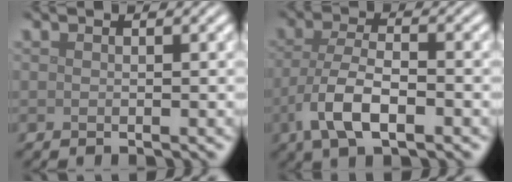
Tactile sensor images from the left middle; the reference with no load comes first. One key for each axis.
{"total": 5.5, "fx": -2.3, "fy": 2.4, "fz": 4.4, "tx": -0.092, "ty": -0.005, "tz": -0.046}